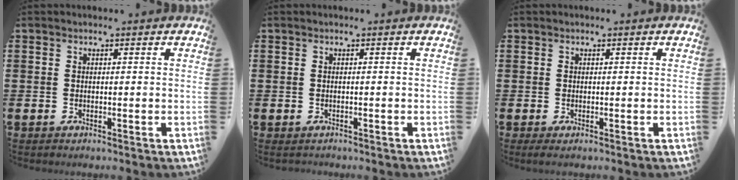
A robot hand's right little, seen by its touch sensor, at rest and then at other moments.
{"total": 0.8, "force": [-0.8, 0.1, 0.0], "torque": [-0.003, 0.000, -0.016]}
{"total": 0.9, "force": [-0.7, 0.1, 0.6], "torque": [-0.011, -0.002, -0.013]}